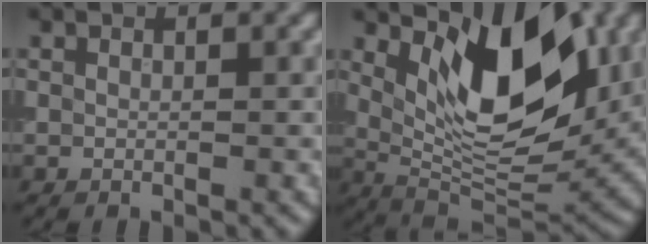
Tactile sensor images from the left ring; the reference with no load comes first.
{"total": 10.7, "force": [3.7, 4.7, 8.9], "torque": [-0.138, -0.011, 0.065]}